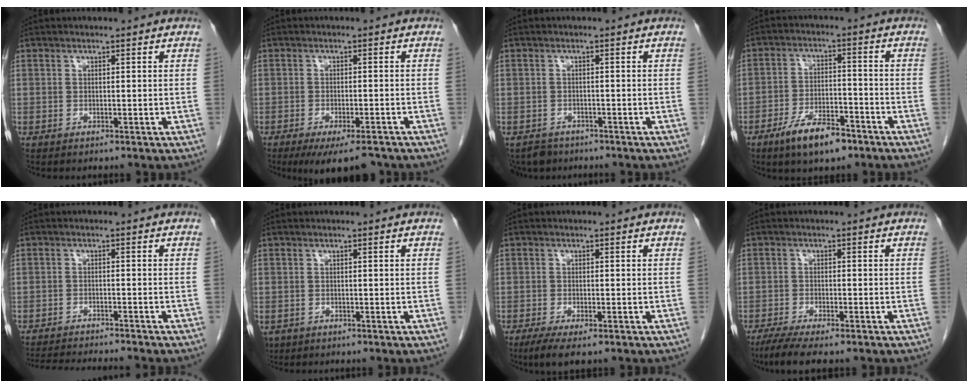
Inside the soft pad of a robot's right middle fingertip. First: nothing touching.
{"total": 8.3, "force": [-6.7, 1.9, 4.5], "torque": [-0.060, -0.013, -0.099]}
{"total": 3.9, "force": [-3.2, 2.2, 0.2], "torque": [-0.002, -0.001, -0.051]}
{"total": 8.4, "force": [-5.6, 2.9, 5.5], "torque": [-0.101, -0.002, -0.095]}
{"total": 9.5, "force": [-9.0, 0.0, 3.2], "torque": [-0.044, -0.009, -0.134]}
{"total": 2.8, "force": [-1.4, 2.2, 1.0], "torque": [-0.025, -0.004, -0.018]}
{"total": 4.8, "force": [-3.2, 1.2, 3.4], "torque": [-0.060, -0.012, -0.049]}
{"total": 7.1, "force": [-5.5, 1.3, 4.3], "torque": [-0.071, -0.015, -0.088]}